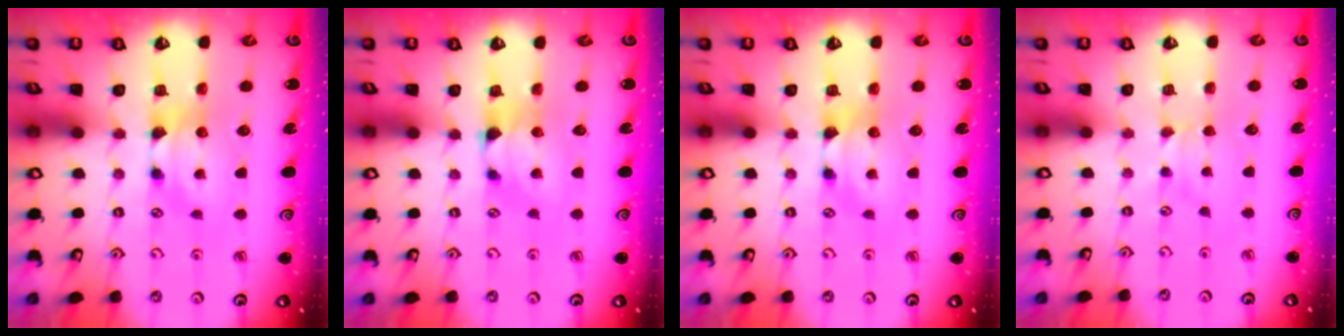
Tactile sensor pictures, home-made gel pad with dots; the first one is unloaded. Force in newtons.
{"total": 2.4, "press": 2.3, "slide": 0.6}
{"total": 0.0}
{"total": 2.4, "press": 2.3, "slide": 0.4}